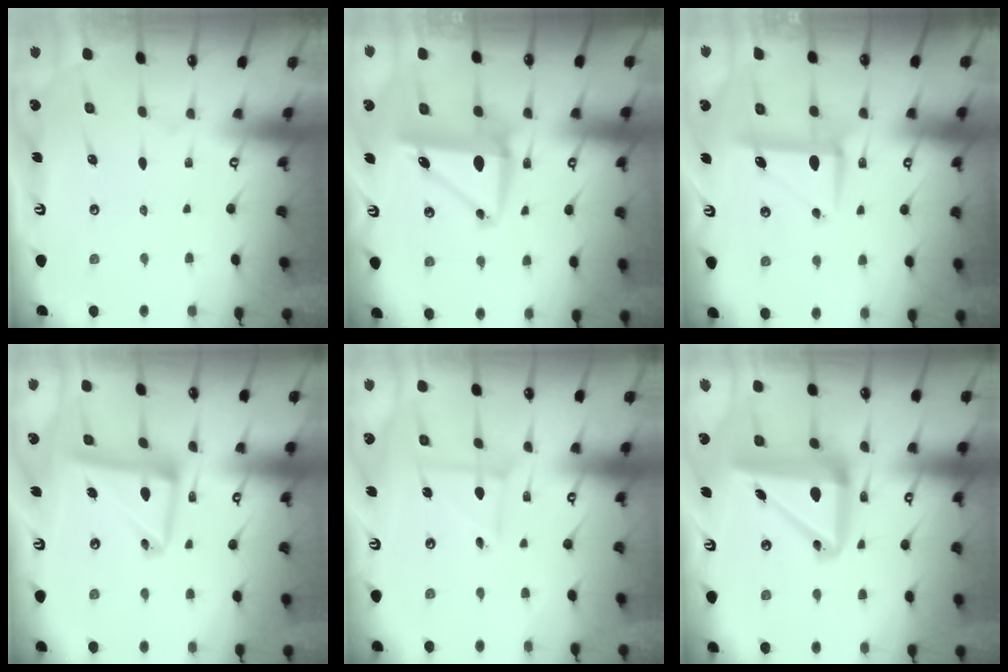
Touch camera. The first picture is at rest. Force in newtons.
{"total": 8.7, "press": 8.5, "slide": 1.6}
{"total": 8.3, "press": 8.3, "slide": 0.2}
{"total": 14.5, "press": 14.4, "slide": 1.4}
{"total": 4.1, "press": 4.1, "slide": 0.4}
{"total": 16.8, "press": 16.6, "slide": 2.5}